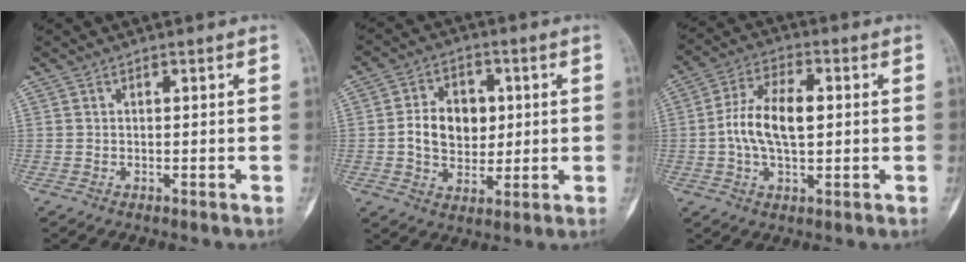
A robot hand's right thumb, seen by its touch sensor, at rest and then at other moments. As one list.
[{"total": 10.5, "force": [0.8, 7.8, 7.0], "torque": [-0.081, 0.005, 0.014]}, {"total": 11.2, "force": [0.4, 5.8, 9.6], "torque": [-0.181, 0.017, 0.003]}]